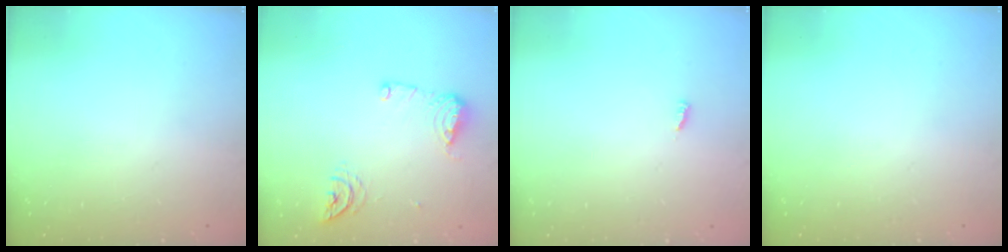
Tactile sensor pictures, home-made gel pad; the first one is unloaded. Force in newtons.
{"total": 10.0, "press": 10.0, "slide": 0.8}
{"total": 3.0, "press": 3.0, "slide": 0.0}
{"total": 0.0}